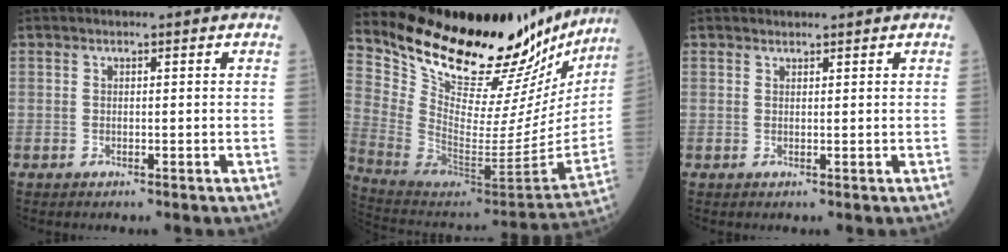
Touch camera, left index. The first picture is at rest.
{"total": 32.8, "force": [28.4, 8.5, 14.3], "torque": [-0.232, -0.097, 0.401]}
{"total": 0.8, "force": [0.8, 0.2, 0.0], "torque": [-0.005, 0.001, 0.014]}